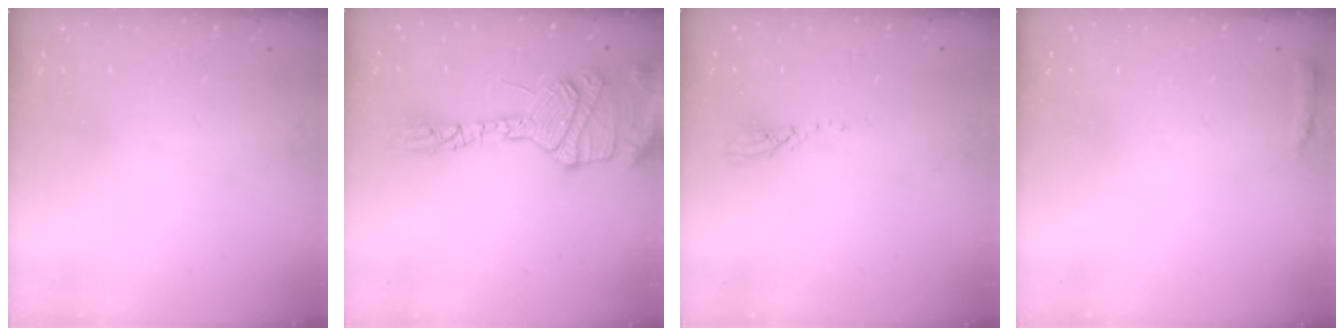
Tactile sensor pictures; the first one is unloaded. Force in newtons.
{"total": 17.9, "press": 17.7, "slide": 2.5}
{"total": 3.2, "press": 3.2, "slide": 0.2}
{"total": 4.7, "press": 4.6, "slide": 0.9}